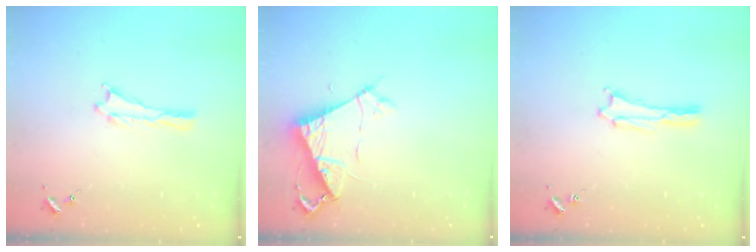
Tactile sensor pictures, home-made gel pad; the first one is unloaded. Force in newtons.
{"total": 6.9, "press": 6.8, "slide": 0.7}
{"total": 1.1, "press": 1.1, "slide": 0.1}